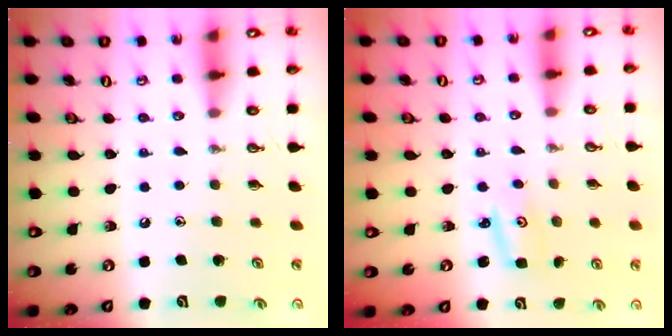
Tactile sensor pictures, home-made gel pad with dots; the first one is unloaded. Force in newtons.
{"total": 2.6, "press": 2.6, "slide": 0.3}